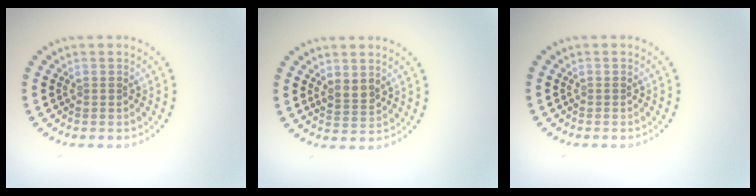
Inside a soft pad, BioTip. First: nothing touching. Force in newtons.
{"total": 1.7, "press": 1.5, "slide": 0.9}
{"total": 0.0}